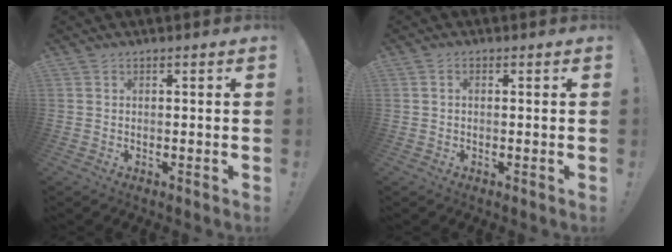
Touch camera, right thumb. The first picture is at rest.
{"total": 1.0, "force": [0.0, 0.7, 0.8], "torque": [-0.020, 0.005, 0.000]}